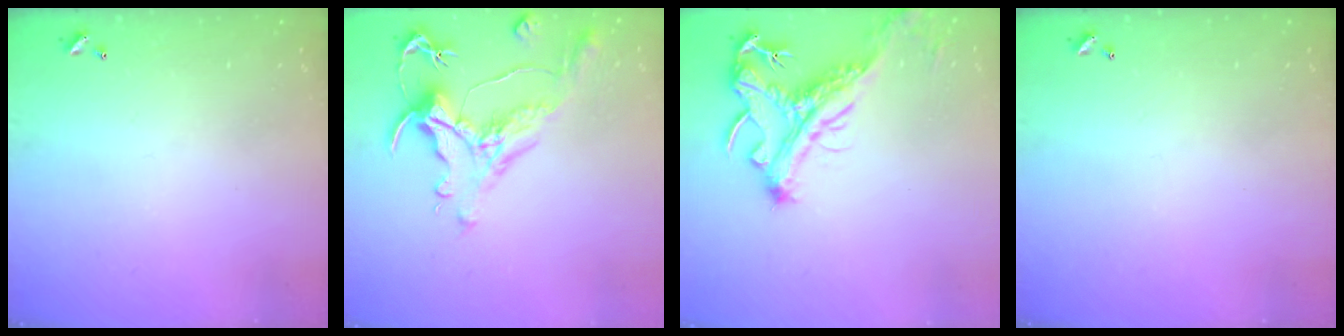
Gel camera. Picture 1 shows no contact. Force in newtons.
{"total": 1.7, "press": 0.9, "slide": 1.4}
{"total": 2.0, "press": 1.5, "slide": 1.3}
{"total": 0.0}